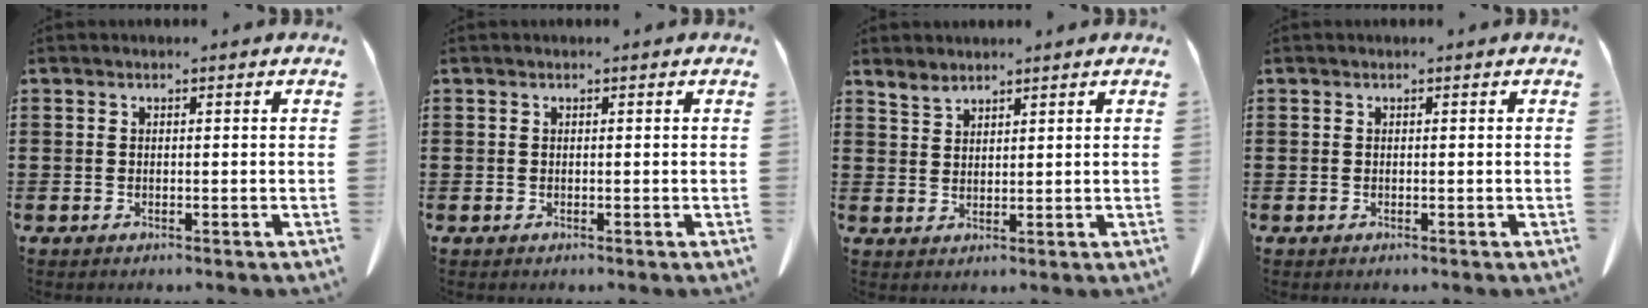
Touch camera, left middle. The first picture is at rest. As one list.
[{"total": 0.0}, {"total": 2.3, "force": [2.2, 0.6, 0.4], "torque": [-0.014, -0.004, 0.043]}, {"total": 0.0}]